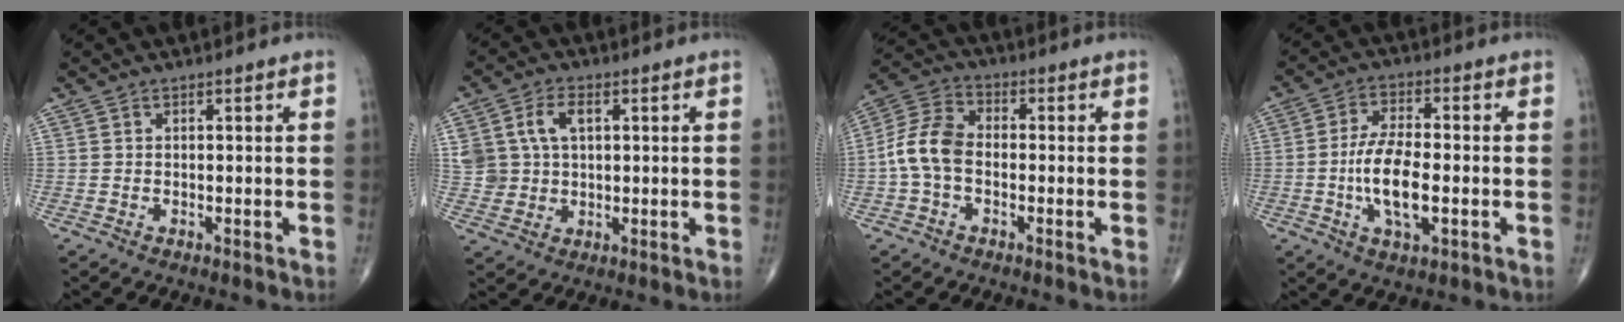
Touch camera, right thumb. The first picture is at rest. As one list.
[{"total": 8.3, "force": [2.3, 5.9, 5.4], "torque": [-0.094, 0.002, 0.050]}, {"total": 8.7, "force": [-1.4, 5.7, 6.4], "torque": [-0.126, 0.026, -0.040]}, {"total": 10.0, "force": [-1.9, 4.0, 9.0], "torque": [-0.175, 0.009, -0.035]}]